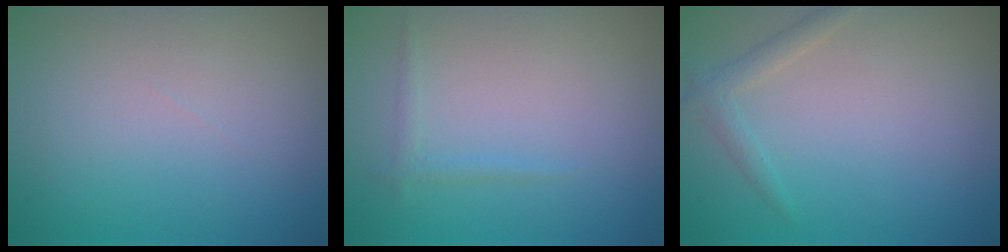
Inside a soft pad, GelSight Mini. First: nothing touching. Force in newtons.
{"total": 0.9, "press": 0.9, "slide": 0.1}
{"total": 1.4, "press": 1.4, "slide": 0.1}